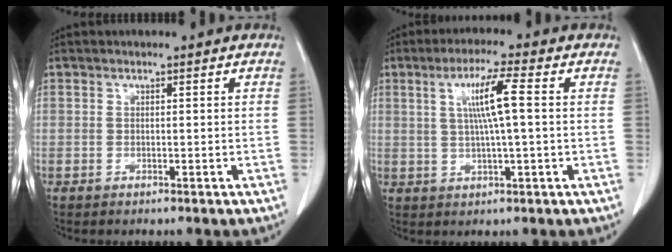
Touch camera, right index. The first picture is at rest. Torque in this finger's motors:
{"motor_torque": [0.94, 0.04, 0.25, 0.06]}